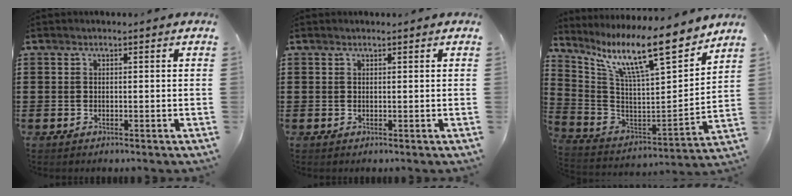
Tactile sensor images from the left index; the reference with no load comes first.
{"total": 0.0}
{"total": 13.8, "force": [10.0, 2.2, 9.2], "torque": [-0.195, -0.066, 0.164]}